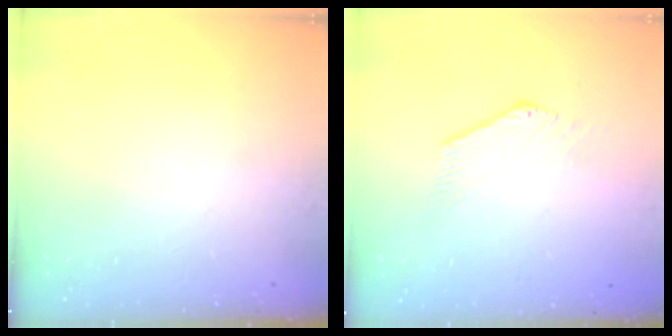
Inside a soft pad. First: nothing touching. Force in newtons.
{"total": 0.0}